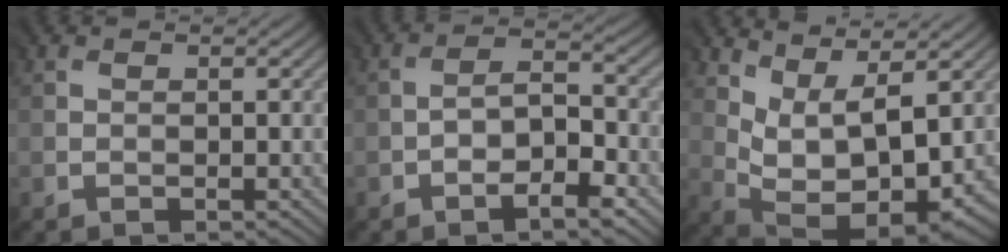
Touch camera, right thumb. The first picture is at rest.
{"total": 5.5, "force": [-3.1, 2.0, 4.1], "torque": [-0.063, 0.006, -0.052]}
{"total": 10.0, "force": [3.0, 4.9, 8.1], "torque": [-0.148, -0.008, 0.066]}